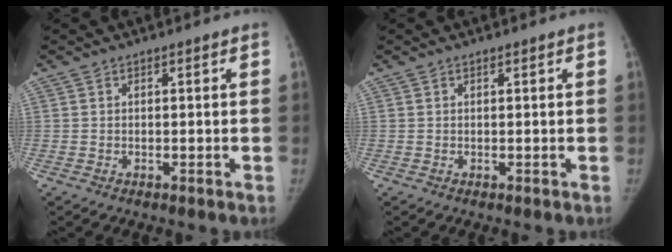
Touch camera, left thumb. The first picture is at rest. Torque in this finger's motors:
{"motor_torque": [-0.15, -0.03, -0.08, 0.15, 0.00]}